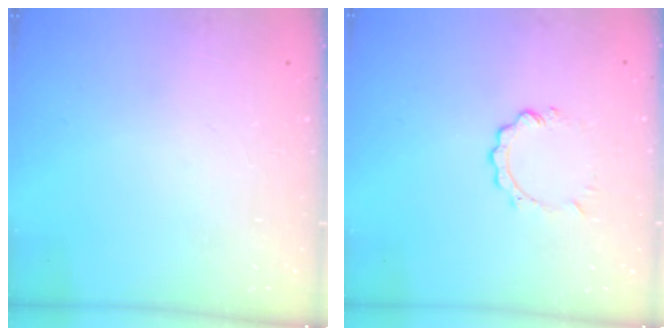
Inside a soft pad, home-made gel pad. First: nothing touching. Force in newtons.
{"total": 2.1, "press": 2.1, "slide": 0.2}